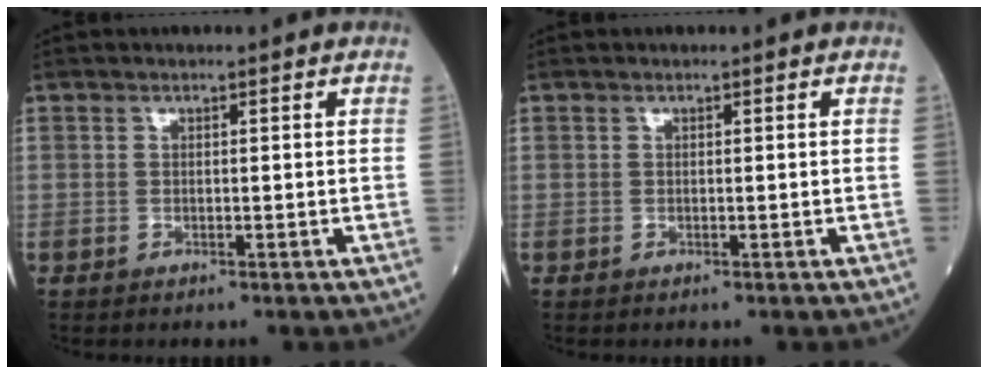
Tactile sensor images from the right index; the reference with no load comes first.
{"total": 0.0}